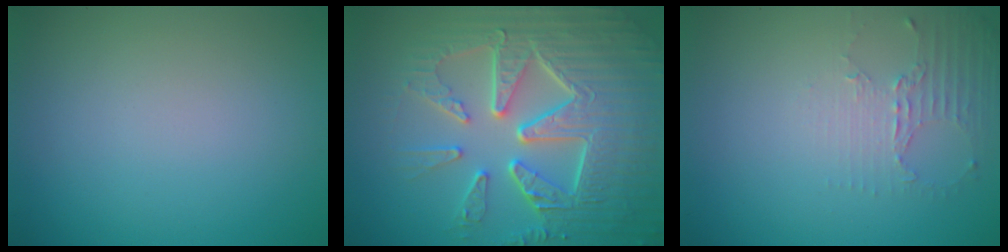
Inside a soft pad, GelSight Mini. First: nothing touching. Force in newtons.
{"total": 10.0, "press": 6.8, "slide": 7.3}
{"total": 2.3, "press": 1.6, "slide": 1.6}